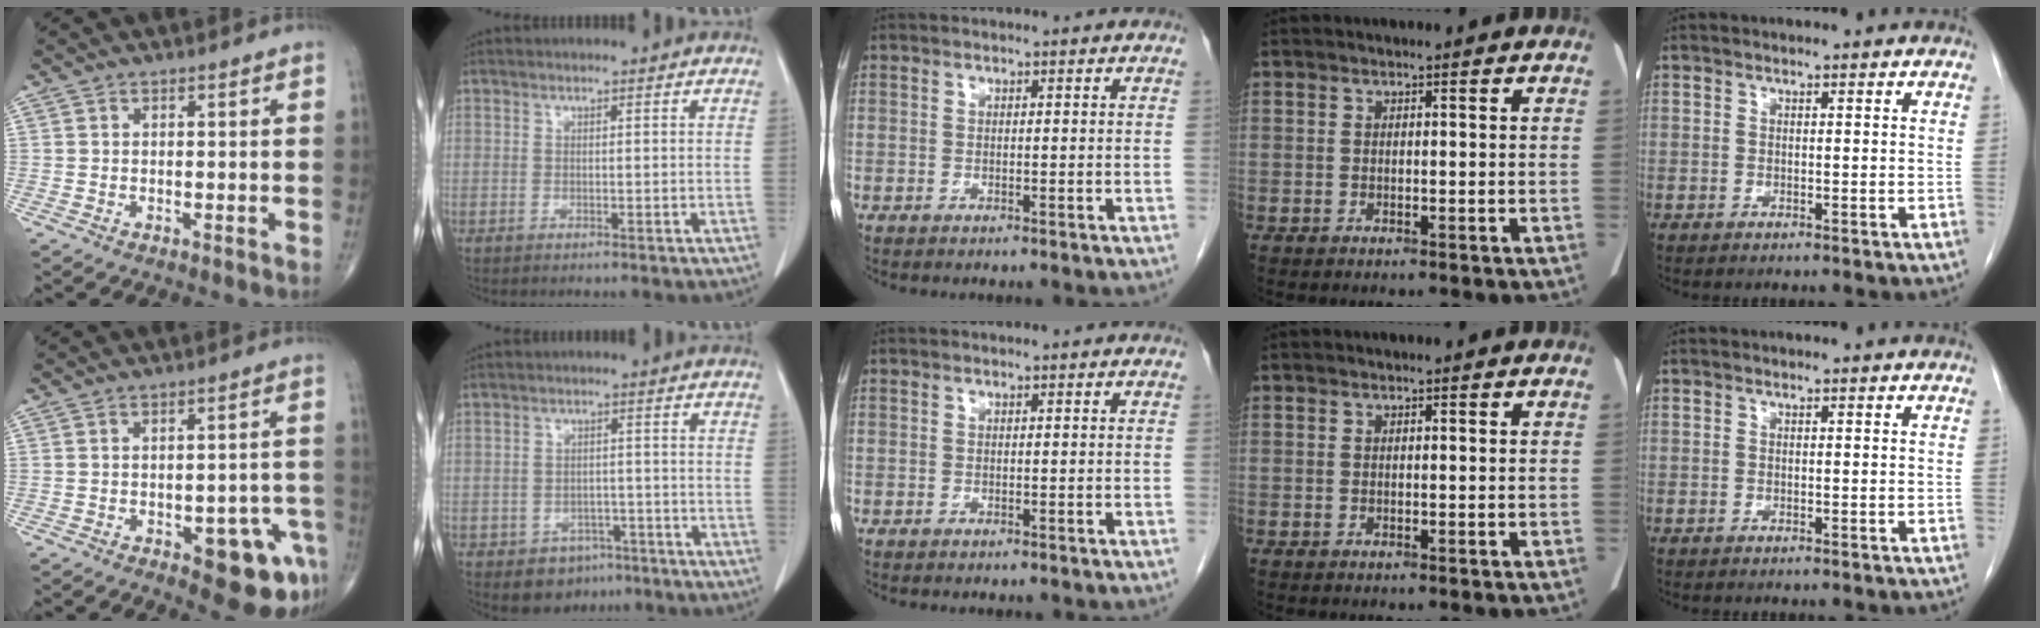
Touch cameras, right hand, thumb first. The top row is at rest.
{"thumb": {"total": 11.6, "force": [-5.3, 4.6, 9.3], "torque": [-0.083, 0.032, -0.056]}, "index": {"total": 5.4, "force": [-3.4, 4.1, 1.2], "torque": [-0.009, 0.011, -0.040]}}